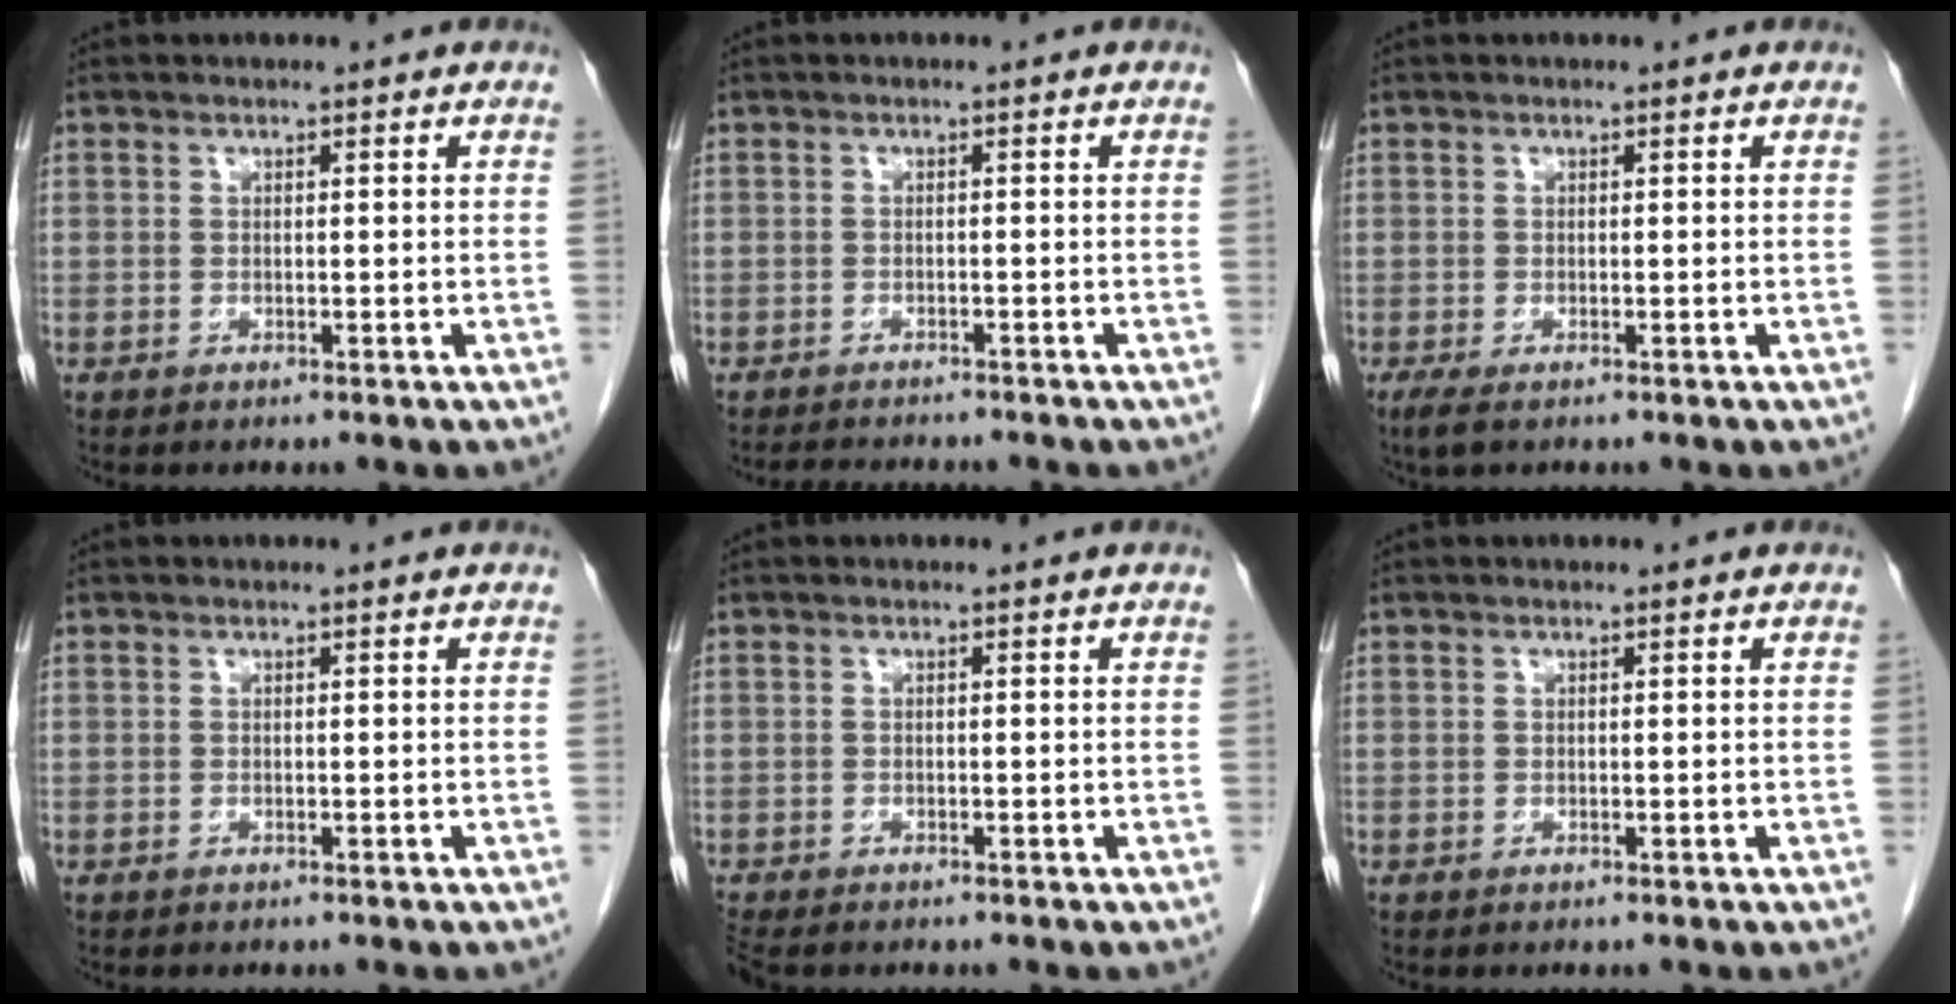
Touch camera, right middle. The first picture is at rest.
{"total": 4.8, "force": [-4.4, 0.9, 1.7], "torque": [-0.023, -0.007, -0.060]}
{"total": 1.9, "force": [-1.2, 0.6, 1.4], "torque": [-0.031, -0.007, -0.018]}
{"total": 0.0}
{"total": 3.0, "force": [-2.5, 1.0, 1.3], "torque": [-0.025, -0.010, -0.041]}
{"total": 0.0}